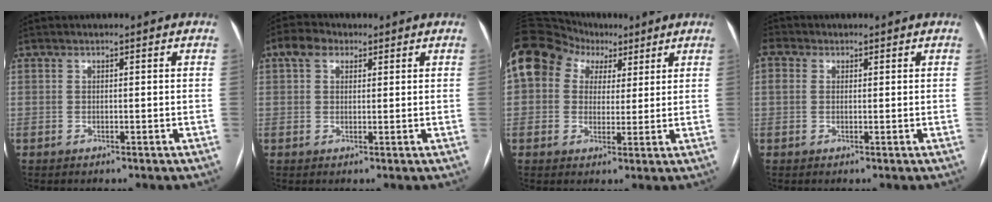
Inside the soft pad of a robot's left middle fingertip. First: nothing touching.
{"total": 3.8, "force": [1.9, 2.6, 2.0], "torque": [-0.043, 0.024, 0.036]}
{"total": 17.2, "force": [7.8, 13.3, 7.7], "torque": [-0.197, 0.088, 0.142]}
{"total": 2.6, "force": [0.9, 2.1, 1.3], "torque": [-0.038, 0.018, 0.017]}